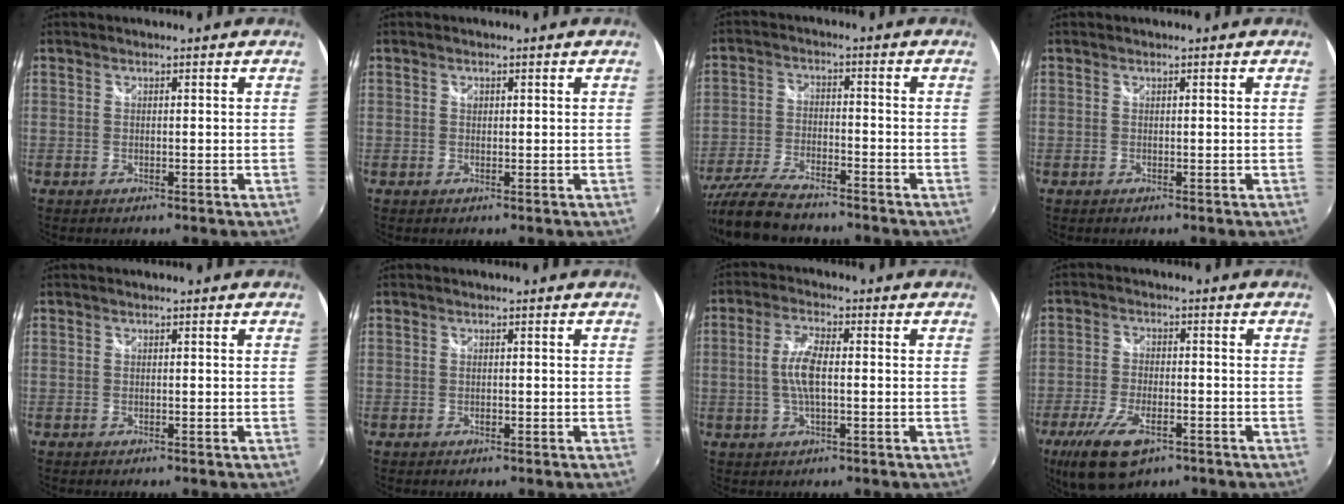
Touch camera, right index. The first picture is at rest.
{"total": 0.7, "force": [0.2, 0.7, 0.2], "torque": [-0.001, 0.001, 0.000]}
{"total": 13.2, "force": [-11.1, 3.4, 6.3], "torque": [-0.152, -0.027, -0.206]}
{"total": 0.0}
{"total": 0.0}
{"total": 0.0}
{"total": 6.2, "force": [-0.3, 2.1, 5.9], "torque": [-0.118, 0.005, -0.005]}
{"total": 11.5, "force": [-6.5, 5.0, 8.0], "torque": [-0.186, -0.031, -0.120]}